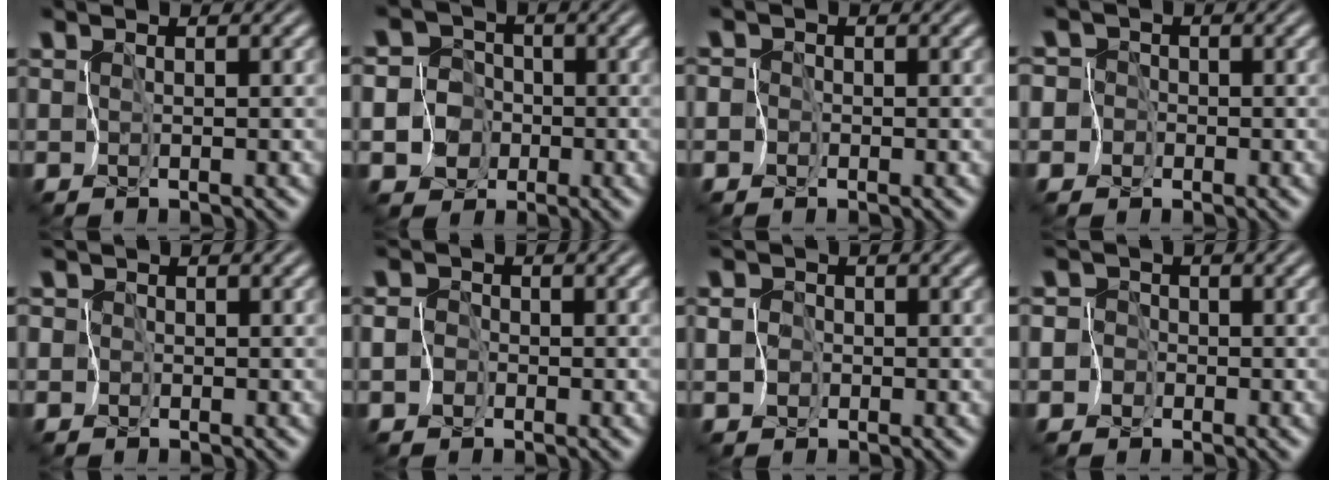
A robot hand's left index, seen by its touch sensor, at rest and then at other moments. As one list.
[{"total": 10.5, "force": [-3.0, 9.8, 2.4], "torque": [-0.080, 0.003, -0.077]}, {"total": 3.2, "force": [-1.3, 2.9, 0.3], "torque": [0.006, 0.011, -0.050]}, {"total": 5.9, "force": [-2.3, 5.4, 1.0], "torque": [-0.023, 0.013, -0.078]}, {"total": 3.3, "force": [-0.4, 3.2, 0.7], "torque": [-0.012, 0.017, -0.043]}, {"total": 3.4, "force": [-1.6, 2.9, 0.6], "torque": [0.005, 0.005, -0.051]}, {"total": 2.8, "force": [-0.9, 2.6, 0.6], "torque": [0.005, 0.008, -0.038]}, {"total": 5.4, "force": [-2.4, 4.8, 0.7], "torque": [-0.008, 0.005, -0.070]}]